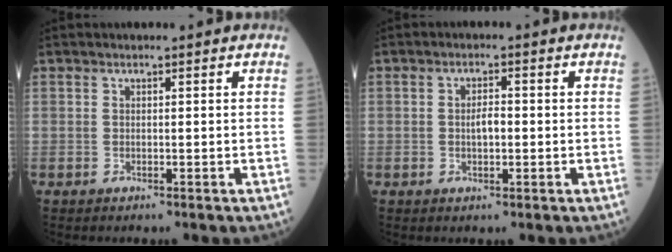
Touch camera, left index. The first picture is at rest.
{"total": 2.4, "force": [-0.3, 0.9, 2.2], "torque": [-0.032, 0.003, -0.004]}